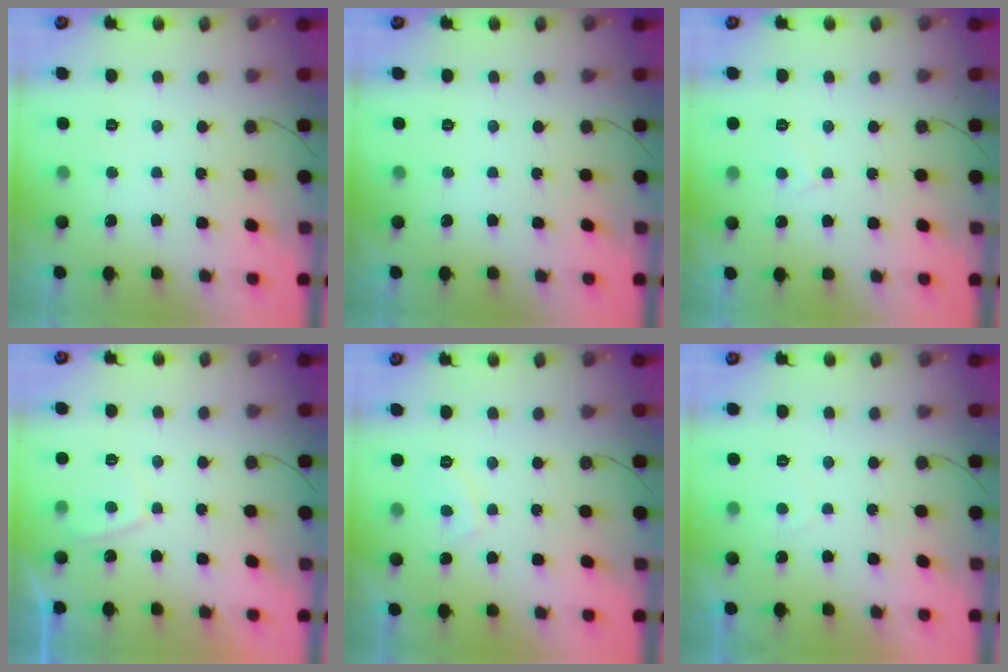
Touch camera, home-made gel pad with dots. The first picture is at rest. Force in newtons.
{"total": 0.0}
{"total": 2.3, "press": 2.3, "slide": 0.2}
{"total": 2.7, "press": 2.6, "slide": 0.8}
{"total": 2.9, "press": 2.8, "slide": 0.7}
{"total": 0.5, "press": 0.0, "slide": 0.5}